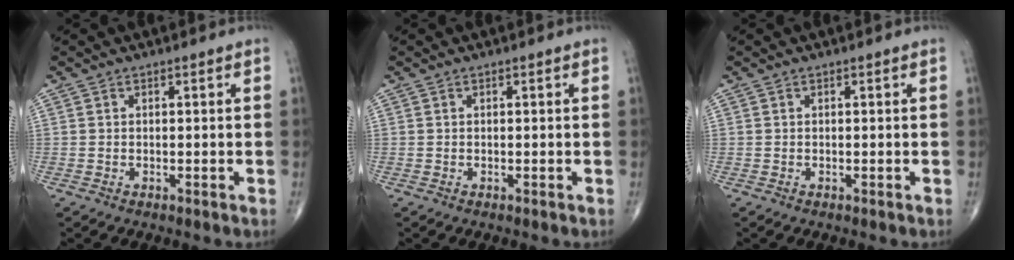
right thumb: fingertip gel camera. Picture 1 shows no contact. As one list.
[{"total": 0.0}, {"total": 0.0}]